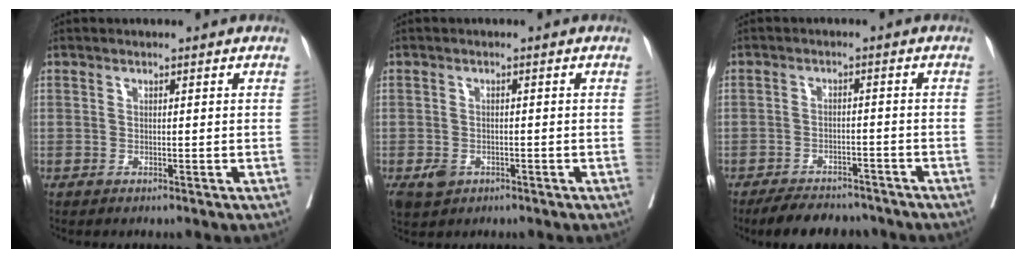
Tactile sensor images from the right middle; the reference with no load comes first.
{"total": 3.5, "force": [-1.8, 2.3, 1.8], "torque": [-0.034, -0.003, -0.023]}
{"total": 8.5, "force": [-7.4, 3.3, 2.5], "torque": [-0.032, -0.004, -0.104]}